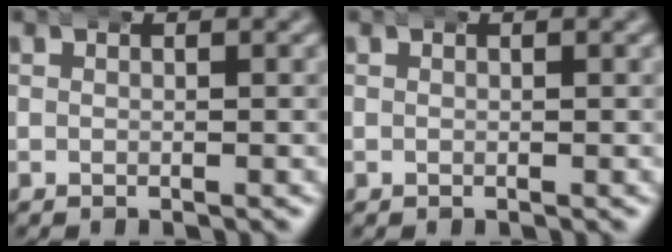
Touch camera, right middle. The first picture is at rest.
{"total": 0.0}